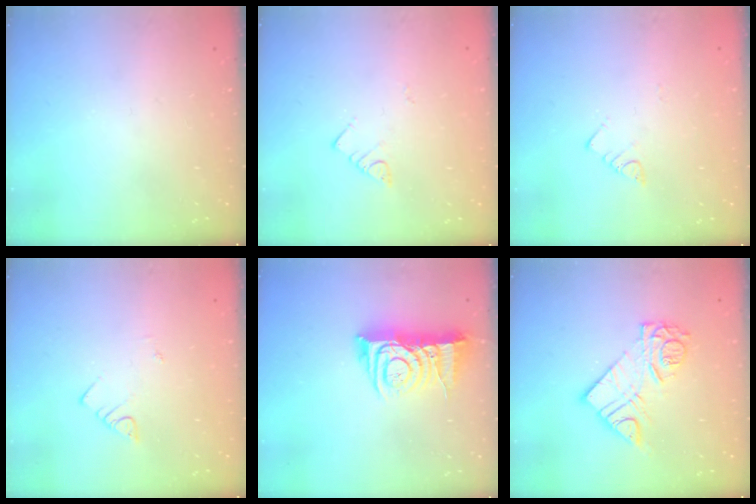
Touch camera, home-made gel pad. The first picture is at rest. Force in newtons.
{"total": 2.7, "press": 2.7, "slide": 0.3}
{"total": 3.2, "press": 3.2, "slide": 0.0}
{"total": 2.2, "press": 2.2, "slide": 0.3}
{"total": 11.0, "press": 10.9, "slide": 1.6}
{"total": 11.2, "press": 11.2, "slide": 1.0}